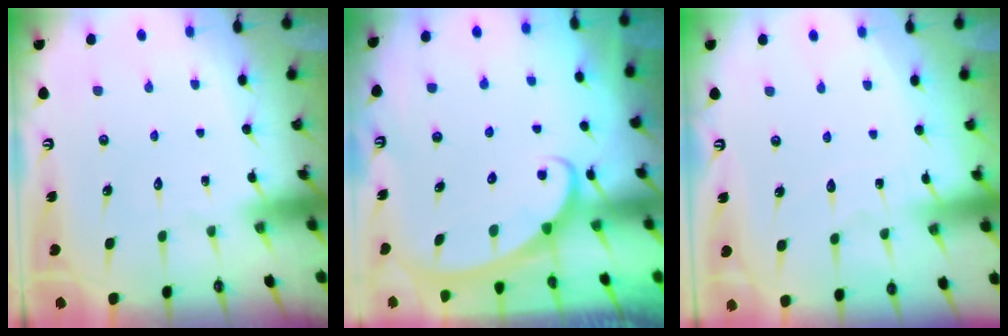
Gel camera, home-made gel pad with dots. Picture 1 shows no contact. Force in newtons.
{"total": 2.5, "press": 2.4, "slide": 0.4}
{"total": 2.3, "press": 2.3, "slide": 0.1}